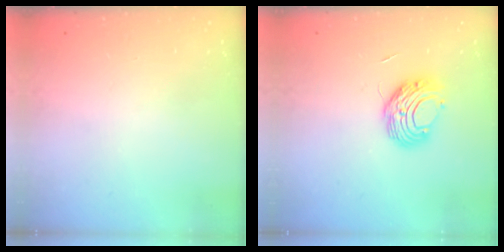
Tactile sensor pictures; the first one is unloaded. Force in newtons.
{"total": 9.7, "press": 9.7, "slide": 0.9}